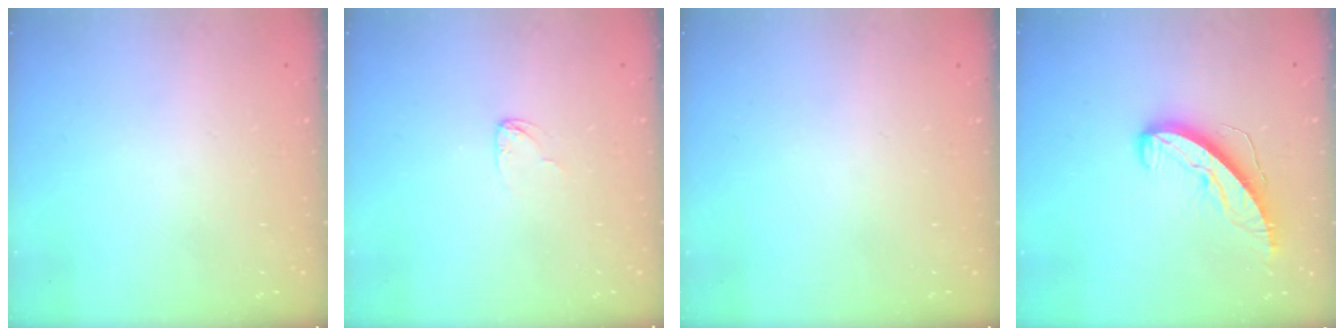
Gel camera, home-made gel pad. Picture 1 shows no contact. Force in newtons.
{"total": 2.7, "press": 2.7, "slide": 0.1}
{"total": 0.0}
{"total": 9.5, "press": 9.5, "slide": 0.3}